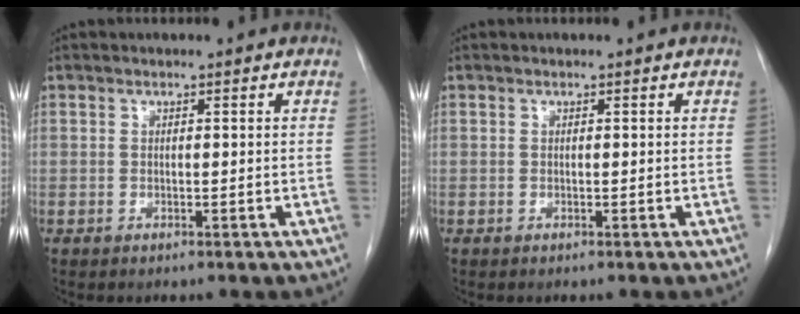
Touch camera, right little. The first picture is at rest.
{"total": 0.0}